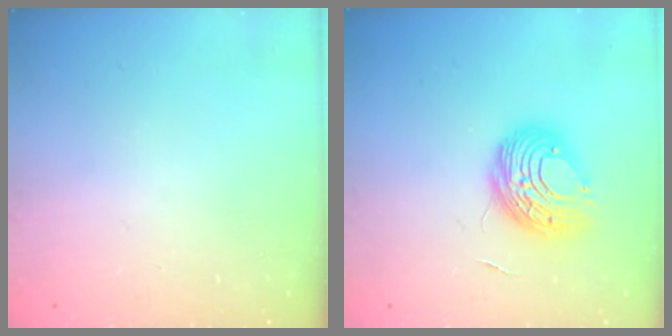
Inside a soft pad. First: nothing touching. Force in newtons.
{"total": 9.6, "press": 9.5, "slide": 0.9}